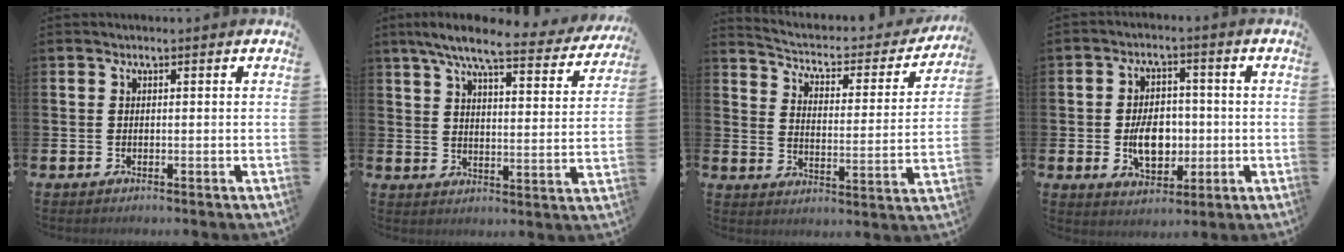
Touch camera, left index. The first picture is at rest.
{"total": 8.0, "force": [6.9, 0.8, 4.0], "torque": [-0.087, -0.036, 0.114]}
{"total": 4.5, "force": [3.8, 1.8, 1.6], "torque": [-0.054, -0.034, 0.053]}
{"total": 6.4, "force": [-0.8, 4.3, 4.7], "torque": [-0.072, 0.008, -0.018]}